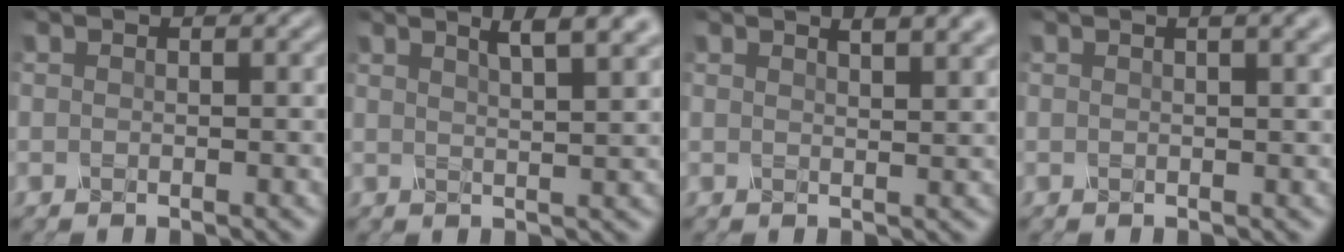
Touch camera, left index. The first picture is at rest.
{"total": 6.2, "force": [3.8, 2.1, 4.4], "torque": [-0.029, 0.030, 0.023]}
{"total": 4.4, "force": [2.9, 1.7, 2.9], "torque": [-0.012, 0.020, 0.015]}
{"total": 4.3, "force": [2.3, 1.7, 3.3], "torque": [-0.025, 0.020, 0.006]}